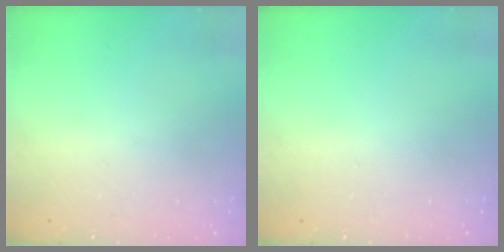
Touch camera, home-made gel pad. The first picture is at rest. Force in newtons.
{"total": 0.0}